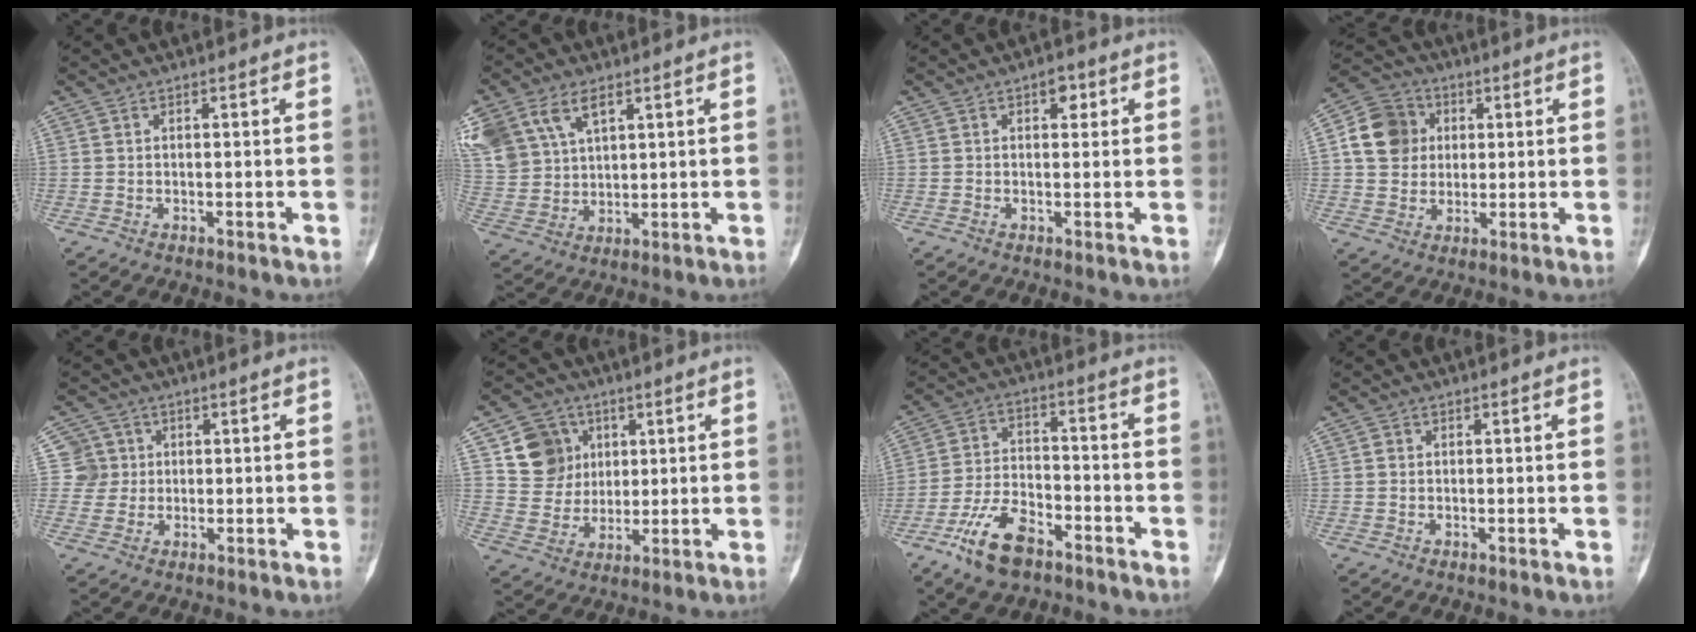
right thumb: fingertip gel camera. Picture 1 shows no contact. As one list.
[{"total": 16.7, "force": [8.4, 10.8, 9.5], "torque": [-0.220, 0.011, 0.172]}, {"total": 3.6, "force": [1.7, 2.2, 2.3], "torque": [-0.009, -0.002, 0.018]}, {"total": 10.7, "force": [1.9, 9.4, 4.8], "torque": [-0.066, 0.006, 0.025]}, {"total": 4.8, "force": [1.0, 4.7, -0.3], "torque": [0.042, 0.003, 0.015]}, {"total": 10.4, "force": [3.8, 9.3, 2.9], "torque": [-0.012, -0.011, 0.072]}, {"total": 11.3, "force": [-7.1, 5.3, 7.0], "torque": [-0.133, 0.036, -0.136]}, {"total": 0.9, "force": [0.1, 0.8, 0.2], "torque": [0.003, 0.002, 0.000]}]